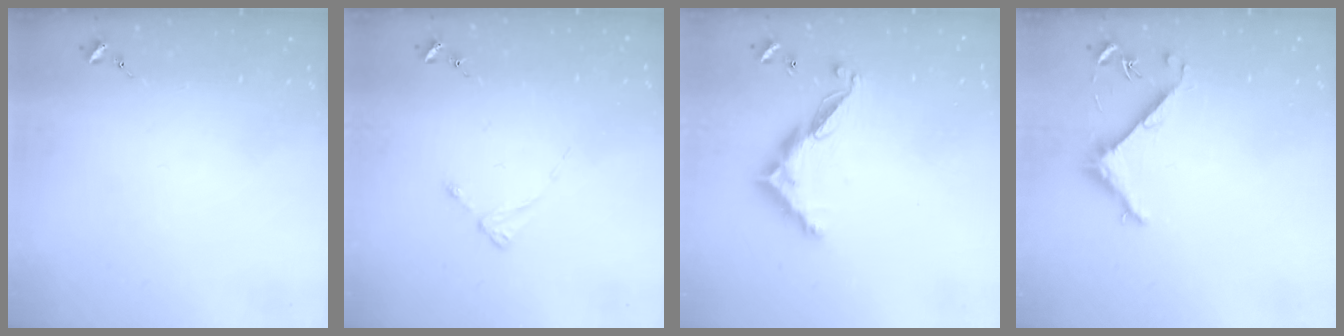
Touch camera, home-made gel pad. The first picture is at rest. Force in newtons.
{"total": 2.5, "press": 2.5, "slide": 0.3}
{"total": 11.7, "press": 11.7, "slide": 0.3}
{"total": 5.6, "press": 5.6, "slide": 0.2}